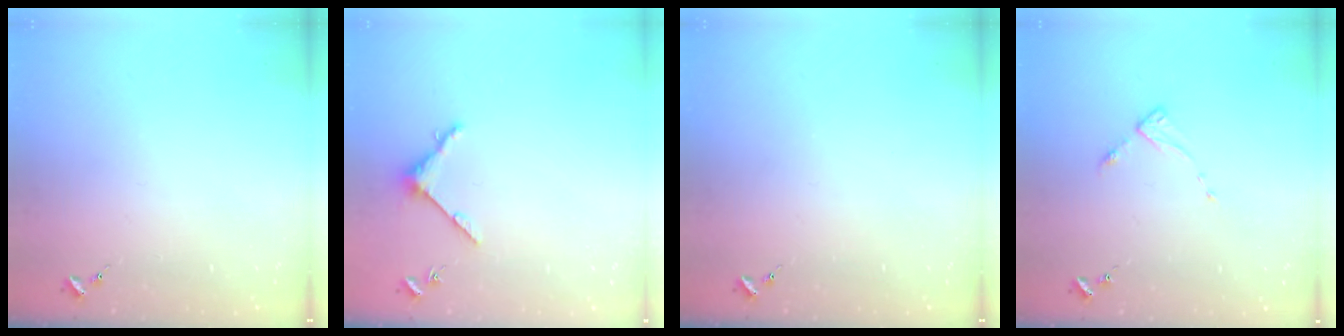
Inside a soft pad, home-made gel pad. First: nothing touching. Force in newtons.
{"total": 4.8, "press": 4.8, "slide": 0.6}
{"total": 0.0}
{"total": 3.7, "press": 3.6, "slide": 0.4}